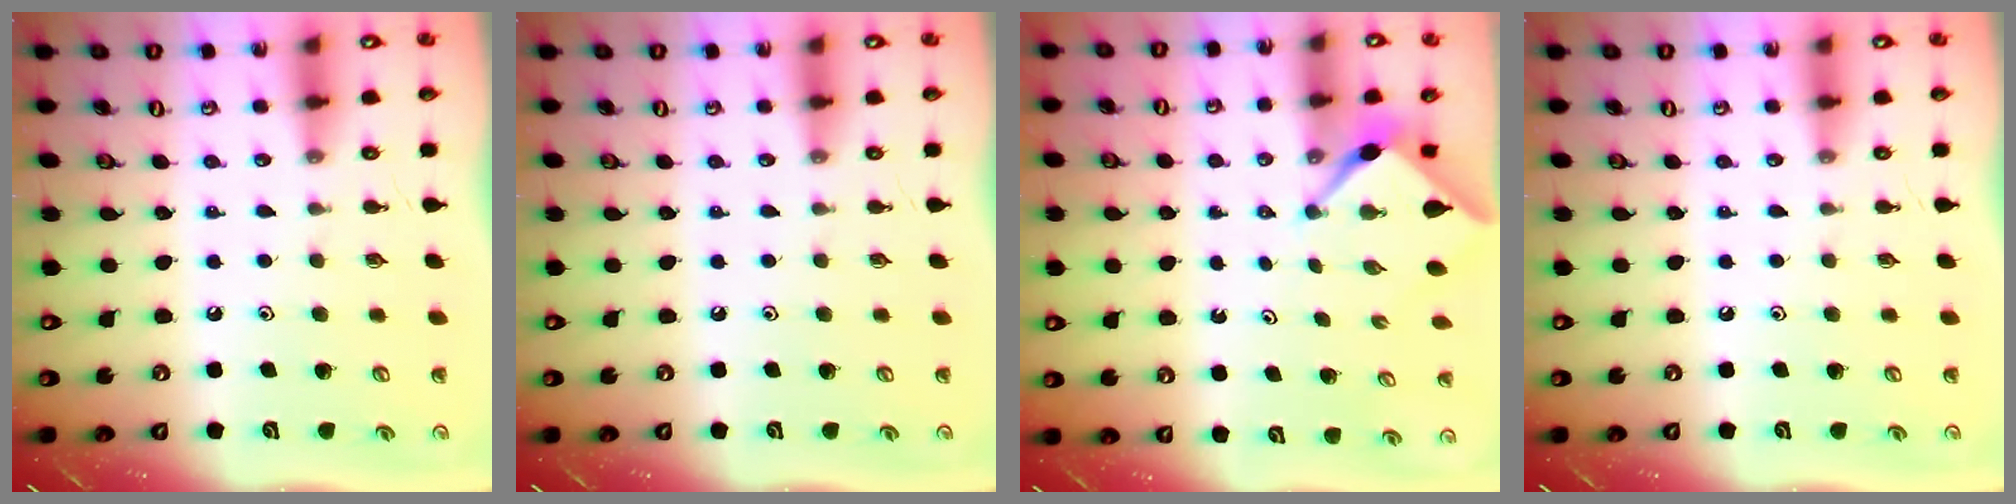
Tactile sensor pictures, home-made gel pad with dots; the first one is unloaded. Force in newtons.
{"total": 0.0}
{"total": 2.2, "press": 2.2, "slide": 0.3}
{"total": 0.0}